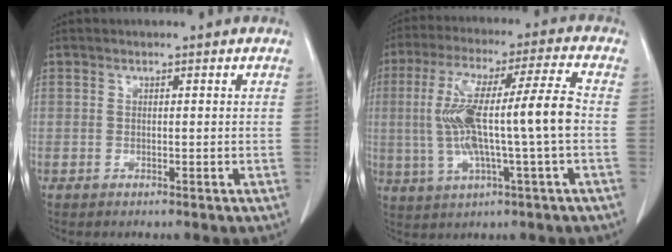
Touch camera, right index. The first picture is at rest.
{"total": 14.8, "force": [-0.5, 0.6, 14.8], "torque": [-0.285, 0.023, -0.010]}